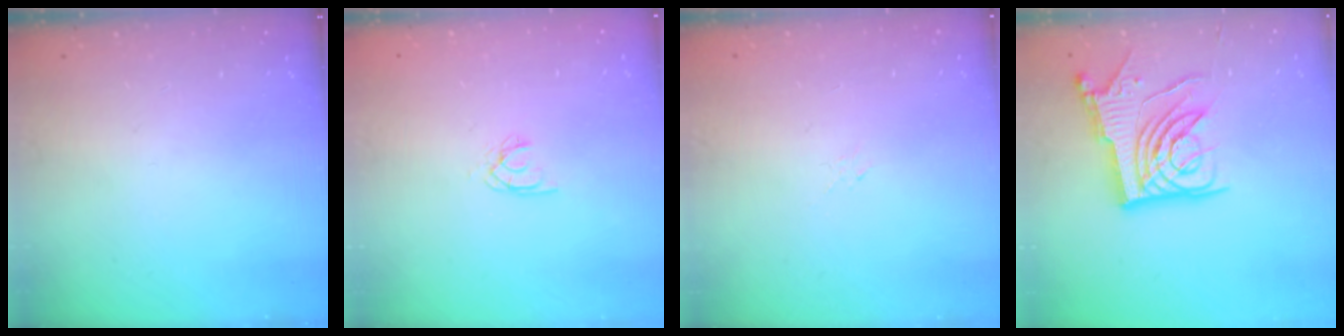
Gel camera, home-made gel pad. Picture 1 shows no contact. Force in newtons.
{"total": 2.0, "press": 2.0, "slide": 0.4}
{"total": 1.3, "press": 1.3, "slide": 0.1}
{"total": 14.4, "press": 14.3, "slide": 1.7}